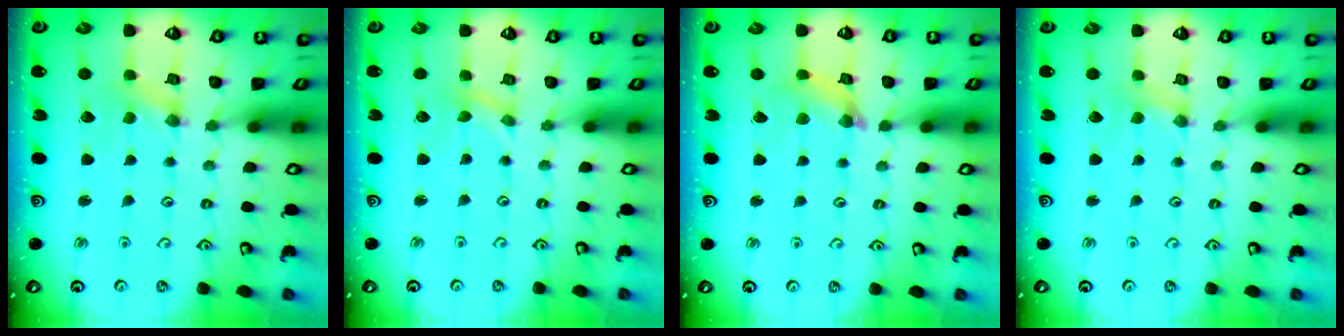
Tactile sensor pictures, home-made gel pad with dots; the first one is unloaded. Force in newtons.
{"total": 0.0}
{"total": 4.6, "press": 4.6, "slide": 0.5}
{"total": 1.0, "press": 1.0, "slide": 0.2}